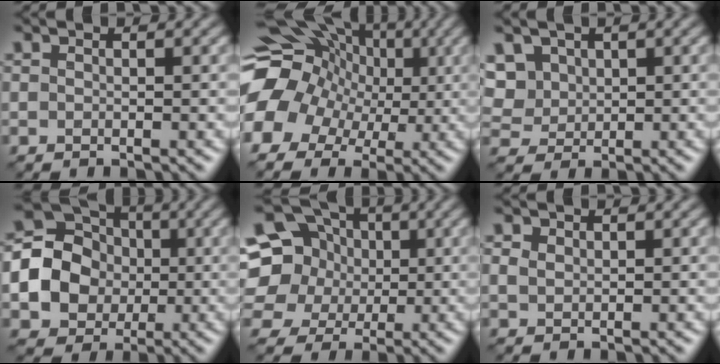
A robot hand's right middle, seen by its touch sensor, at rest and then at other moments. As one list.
[{"total": 12.9, "force": [1.1, 10.9, 6.8], "torque": [-0.142, 0.011, 0.007]}, {"total": 5.9, "force": [2.7, 4.7, 2.4], "torque": [-0.066, 0.017, 0.045]}, {"total": 11.9, "force": [-0.6, 10.7, 5.2], "torque": [-0.131, 0.022, -0.035]}, {"total": 13.7, "force": [3.4, 11.9, 5.9], "torque": [-0.161, 0.044, 0.046]}, {"total": 1.2, "force": [0.6, 0.9, 0.4], "torque": [-0.008, 0.003, 0.011]}]